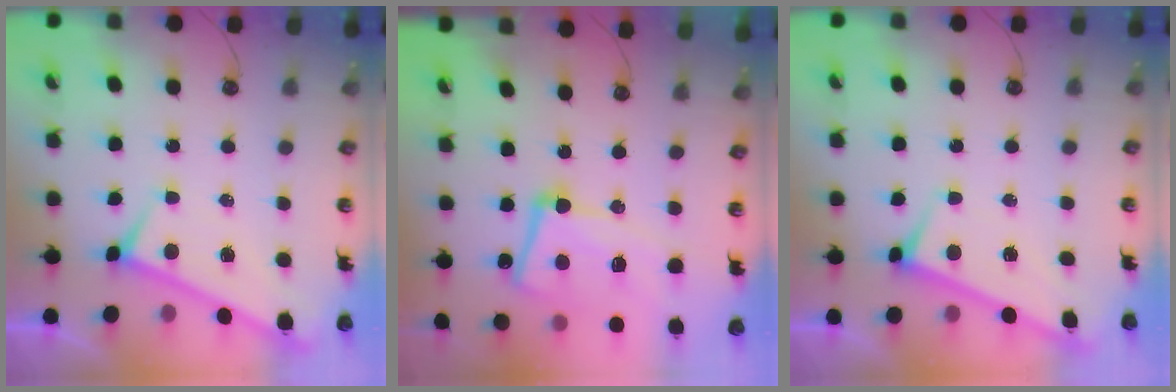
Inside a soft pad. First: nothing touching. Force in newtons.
{"total": 16.7, "press": 16.6, "slide": 2.3}
{"total": 3.1, "press": 3.1, "slide": 0.2}